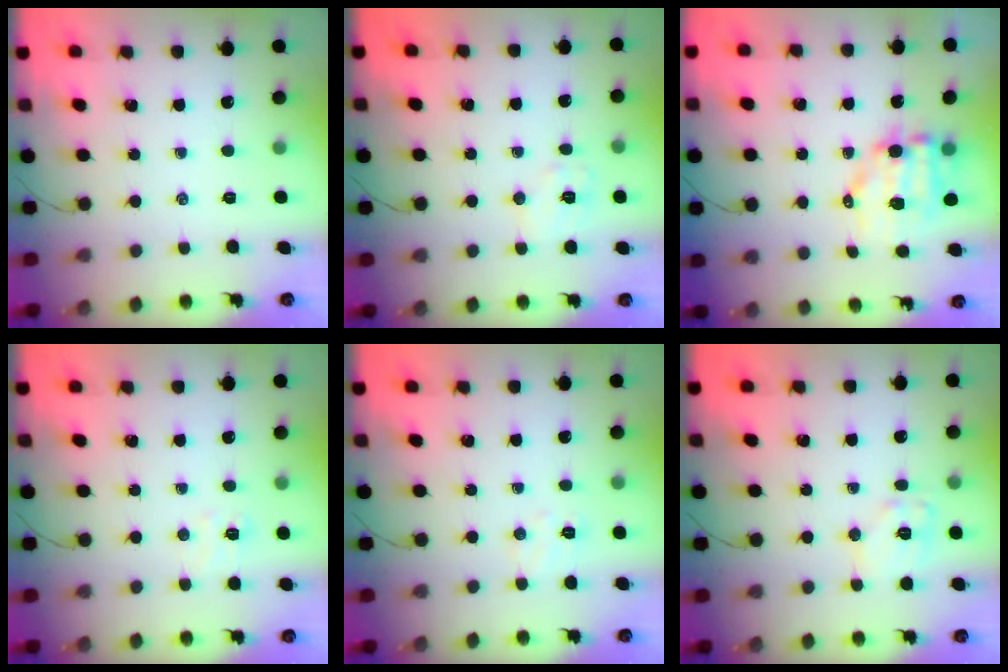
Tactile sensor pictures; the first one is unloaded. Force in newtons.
{"total": 6.9, "press": 6.8, "slide": 1.0}
{"total": 7.8, "press": 7.6, "slide": 1.9}
{"total": 6.0, "press": 5.7, "slide": 1.6}
{"total": 5.0, "press": 4.9, "slide": 1.1}
{"total": 9.5, "press": 9.5, "slide": 0.3}